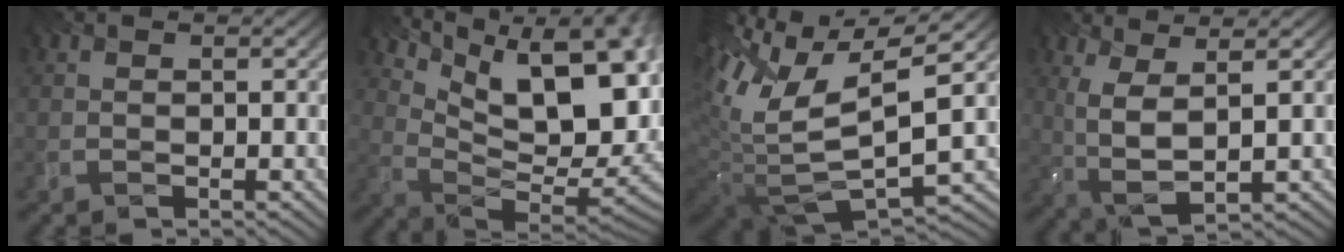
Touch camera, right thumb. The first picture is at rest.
{"total": 13.9, "force": [4.2, 7.5, 11.0], "torque": [-0.183, 0.003, 0.107]}
{"total": 12.8, "force": [1.2, 5.8, 11.3], "torque": [-0.269, -0.023, 0.064]}
{"total": 6.4, "force": [0.6, 2.4, 5.9], "torque": [-0.183, -0.013, 0.046]}